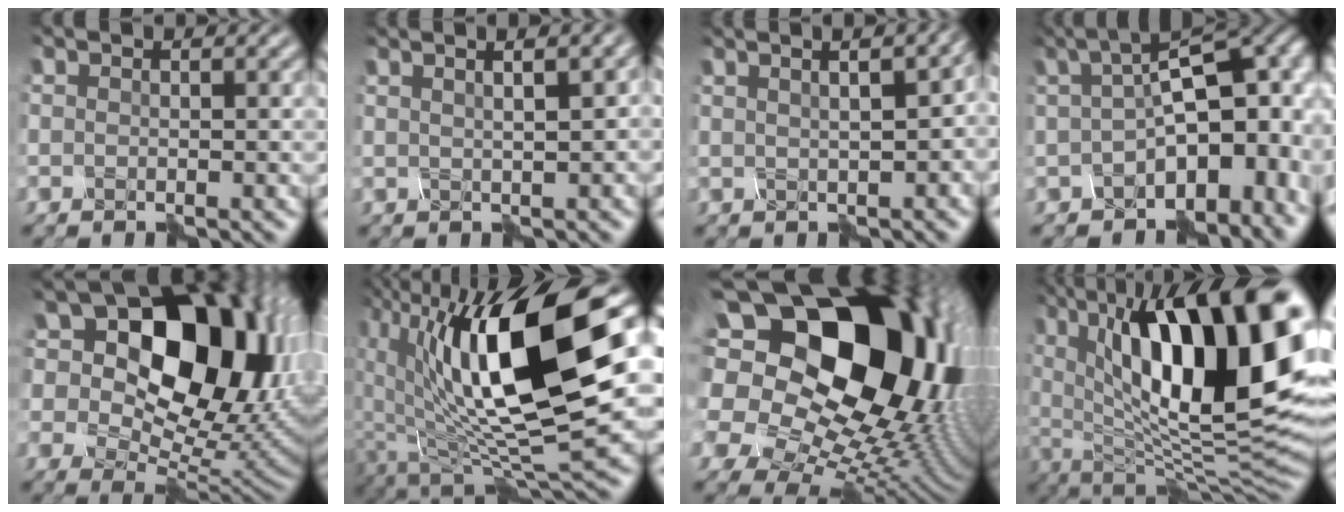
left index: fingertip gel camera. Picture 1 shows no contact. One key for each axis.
{"total": 6.1, "fx": 2.9, "fy": 2.3, "fz": 4.8, "tx": -0.041, "ty": 0.041, "tz": 0.017}
{"total": 6.7, "fx": 2.4, "fy": 2.4, "fz": 5.8, "tx": -0.036, "ty": 0.030, "tz": 0.022}
{"total": 11.1, "fx": -0.4, "fy": 6.1, "fz": 9.3, "tx": -0.116, "ty": 0.011, "tz": -0.003}
{"total": 18.8, "fx": 6.2, "fy": 12.1, "fz": 13.0, "tx": -0.197, "ty": 0.050, "tz": 0.089}
{"total": 16.6, "fx": 3.8, "fy": 7.4, "fz": 14.4, "tx": -0.252, "ty": -0.008, "tz": 0.066}
{"total": 23.9, "fx": 7.9, "fy": 16.7, "fz": 15.1, "tx": -0.318, "ty": 0.054, "tz": 0.157}
{"total": 19.2, "fx": 6.3, "fy": 7.2, "fz": 16.7, "tx": -0.249, "ty": 0.028, "tz": 0.108}